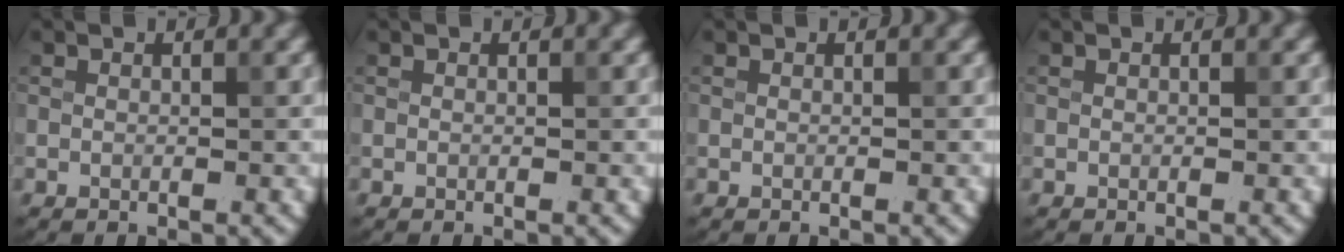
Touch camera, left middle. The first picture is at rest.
{"total": 0.0}
{"total": 0.0}
{"total": 0.0}